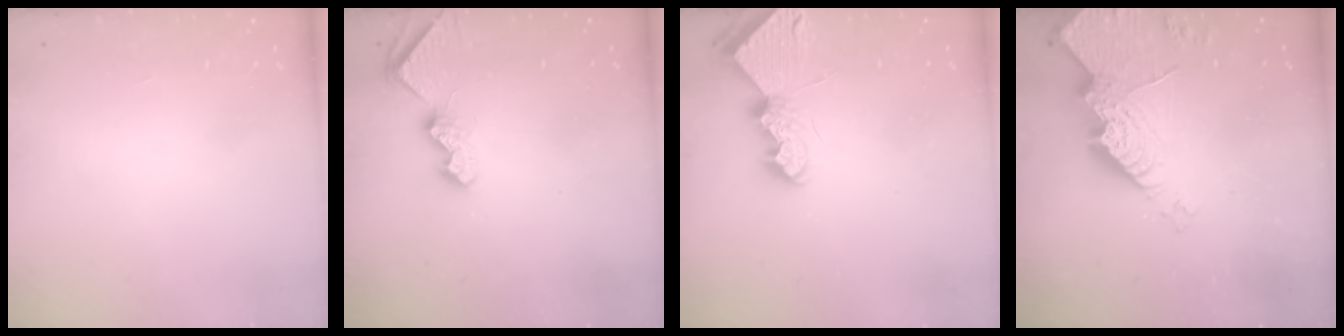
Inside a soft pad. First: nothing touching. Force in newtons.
{"total": 6.8, "press": 6.8, "slide": 0.8}
{"total": 8.3, "press": 8.3, "slide": 0.3}
{"total": 17.7, "press": 17.6, "slide": 1.5}